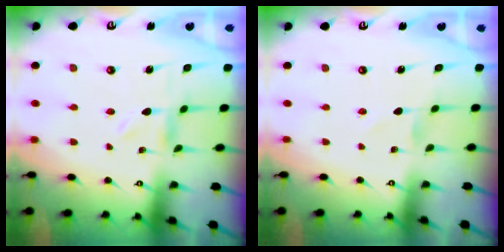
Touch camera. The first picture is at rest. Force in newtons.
{"total": 0.0}